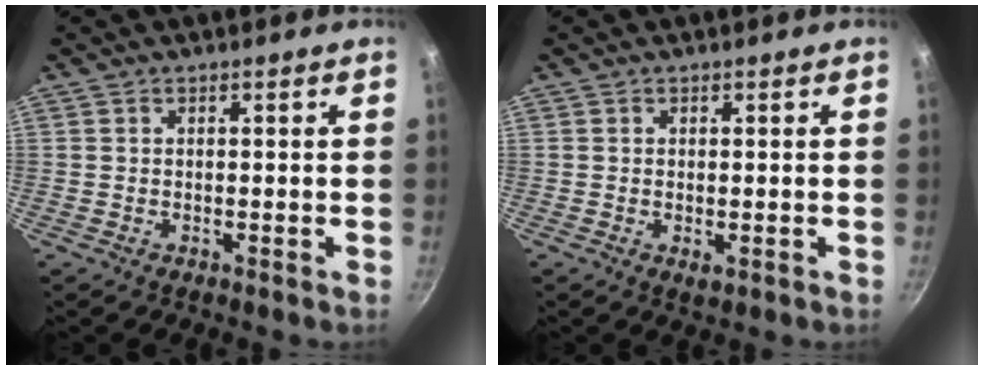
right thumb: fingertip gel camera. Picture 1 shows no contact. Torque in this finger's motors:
{"motor_torque": [-0.27, 0.10, -0.19, 0.01, 0.07]}